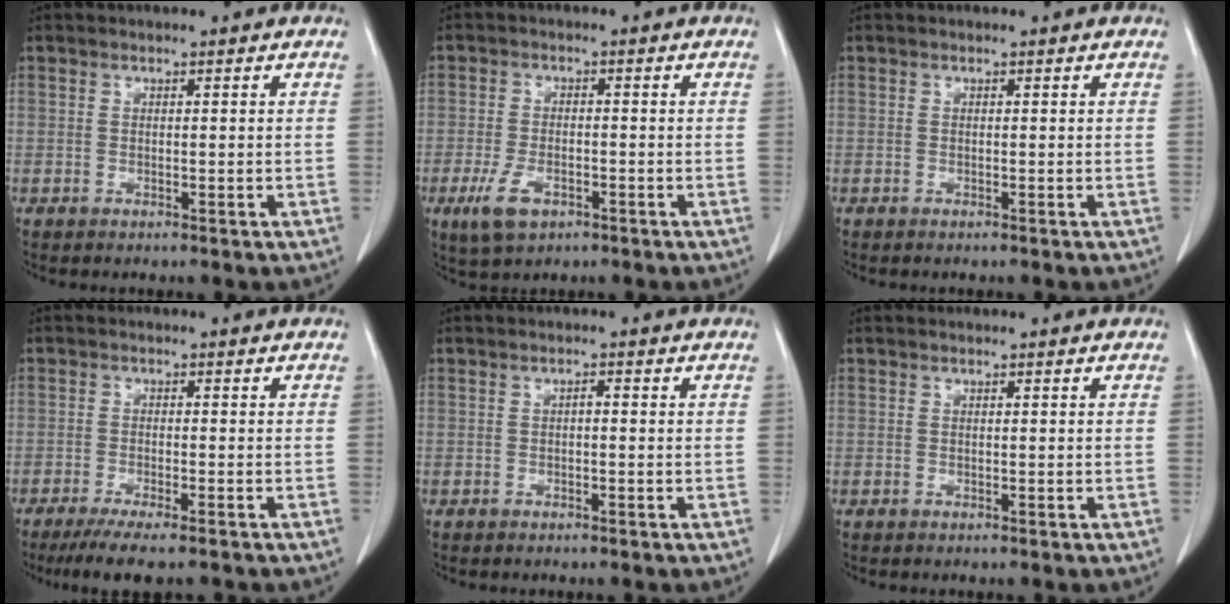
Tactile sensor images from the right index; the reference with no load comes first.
{"total": 5.4, "force": [-2.7, 2.6, 3.9], "torque": [-0.084, -0.006, -0.045]}
{"total": 0.0}
{"total": 8.1, "force": [-6.6, 0.8, 4.7], "torque": [-0.067, -0.016, -0.101]}
{"total": 0.7, "force": [-0.1, 0.3, 0.7], "torque": [-0.012, 0.003, -0.002]}
{"total": 0.0}